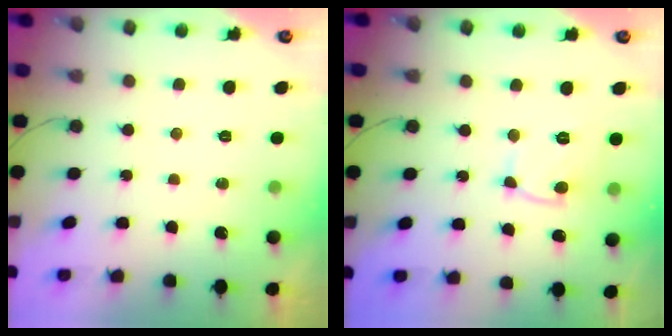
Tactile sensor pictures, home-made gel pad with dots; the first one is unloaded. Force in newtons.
{"total": 9.3, "press": 9.2, "slide": 1.2}